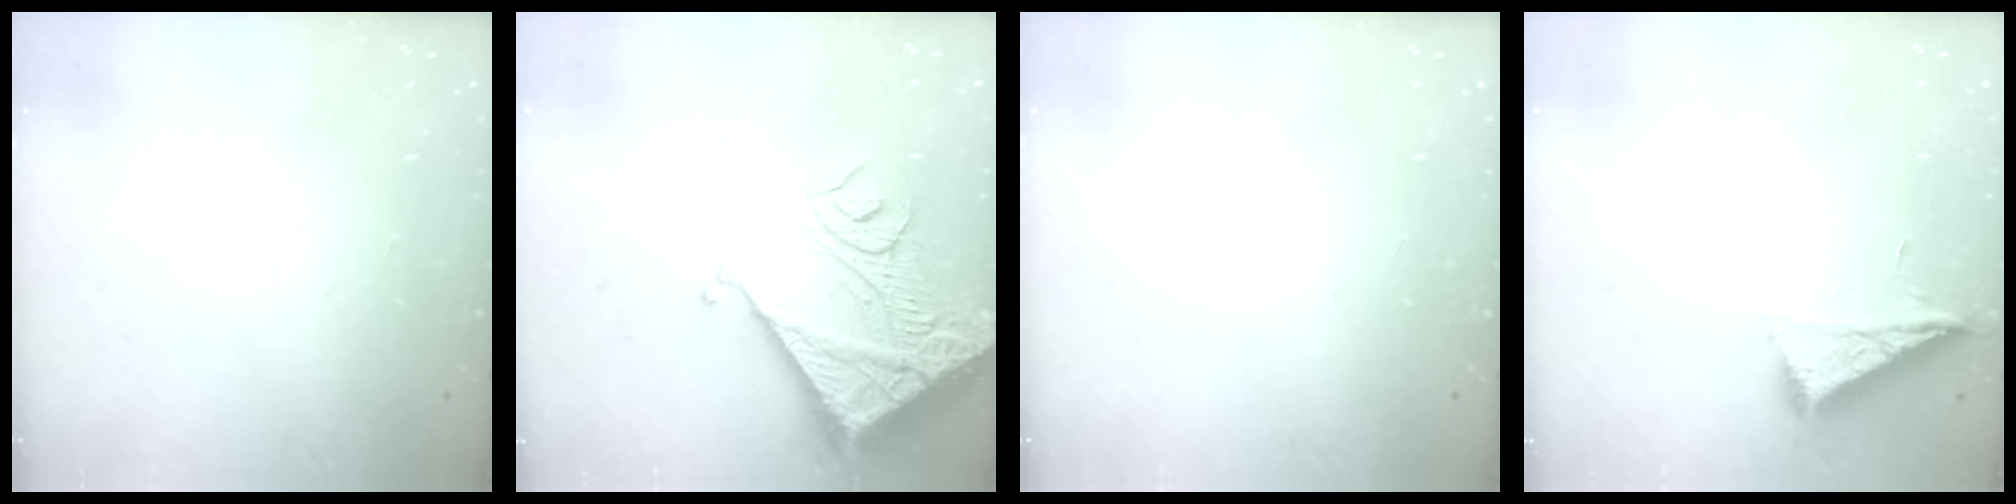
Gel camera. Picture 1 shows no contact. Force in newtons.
{"total": 16.7, "press": 16.6, "slide": 2.1}
{"total": 0.0}
{"total": 6.5, "press": 6.4, "slide": 0.9}